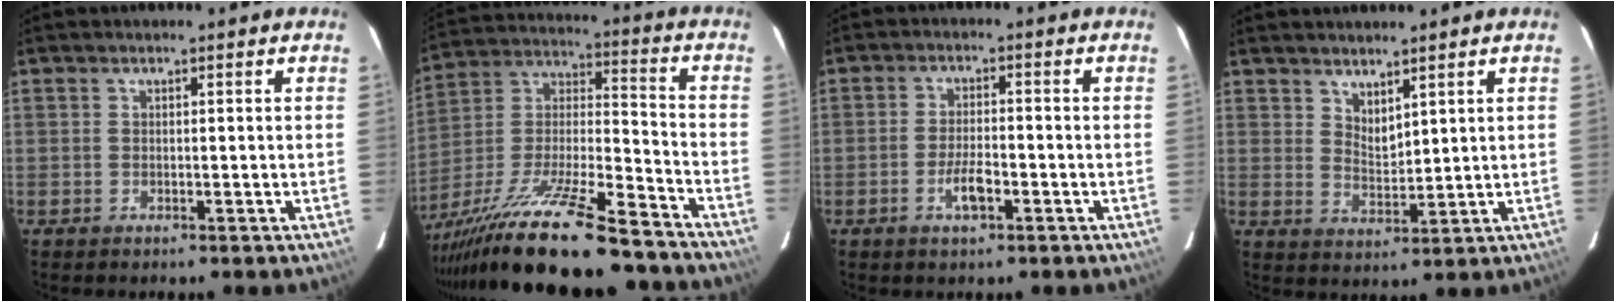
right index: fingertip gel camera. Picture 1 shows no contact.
{"total": 27.9, "force": [-22.4, 4.1, 16.2], "torque": [-0.297, -0.043, -0.359]}
{"total": 4.5, "force": [-2.2, 1.5, 3.7], "torque": [-0.076, 0.001, -0.038]}
{"total": 4.0, "force": [3.3, 1.4, 1.8], "torque": [-0.028, -0.007, 0.060]}